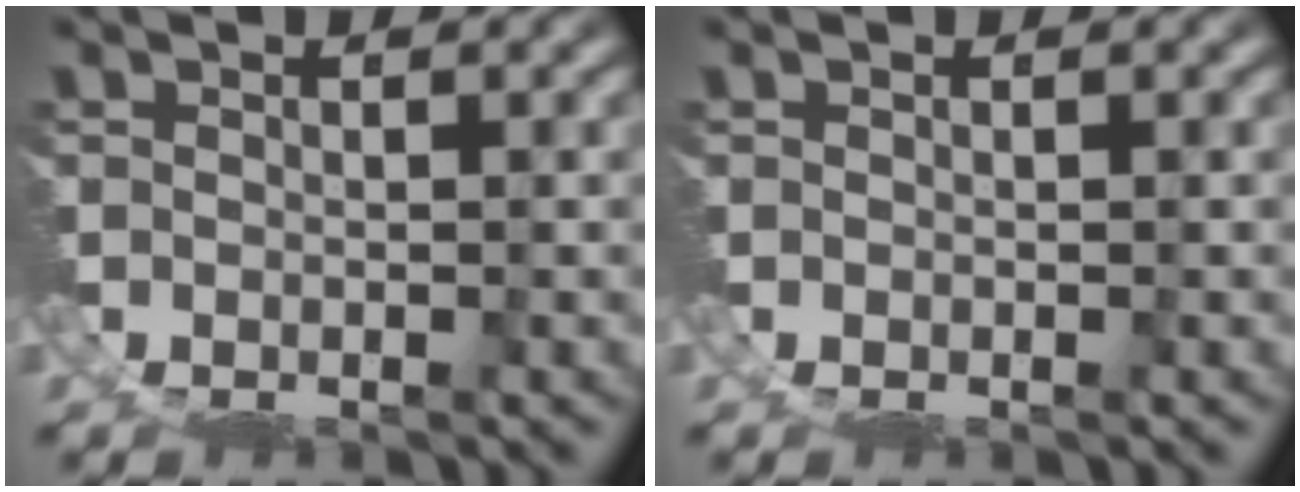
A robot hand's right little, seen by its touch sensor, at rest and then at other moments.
{"total": 0.0}